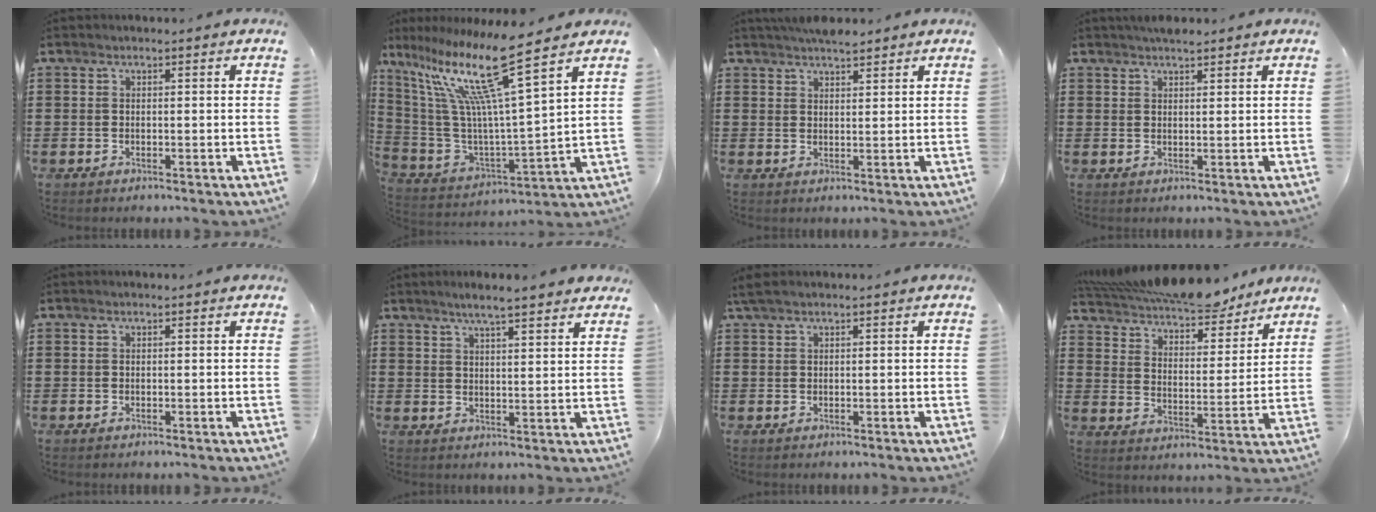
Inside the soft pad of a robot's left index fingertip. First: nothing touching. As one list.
[{"total": 16.1, "force": [11.0, 0.3, 11.7], "torque": [-0.270, -0.071, 0.173]}, {"total": 3.3, "force": [3.0, 0.7, 1.1], "torque": [-0.028, -0.003, 0.057]}, {"total": 2.1, "force": [1.8, 0.5, 0.8], "torque": [-0.020, 0.002, 0.035]}, {"total": 0.0}, {"total": 4.3, "force": [3.7, 0.1, 2.2], "torque": [-0.052, -0.006, 0.065]}, {"total": 1.2, "force": [0.6, 0.1, 1.0], "torque": [-0.022, -0.001, 0.013]}, {"total": 9.0, "force": [8.1, 1.7, 3.4], "torque": [-0.089, -0.037, 0.147]}]